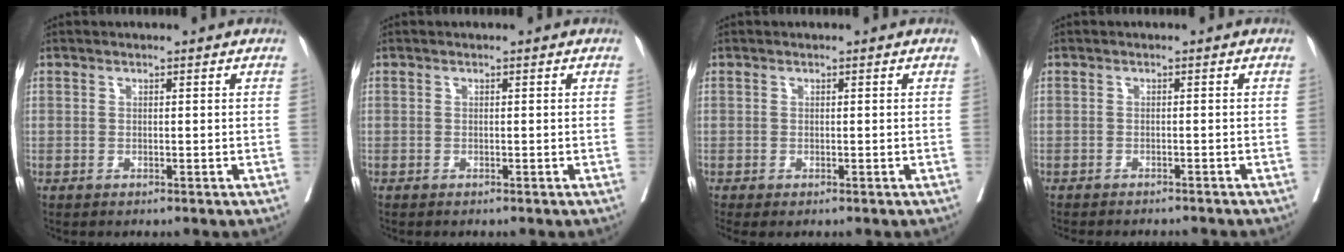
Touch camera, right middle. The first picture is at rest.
{"total": 0.0}
{"total": 1.2, "force": [-0.9, 0.3, 0.7], "torque": [-0.006, -0.005, -0.011]}
{"total": 7.3, "force": [-6.8, 1.2, 2.3], "torque": [-0.020, -0.008, -0.082]}